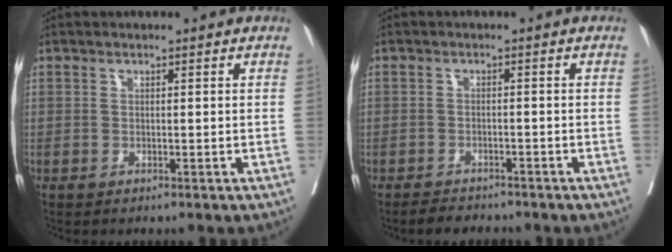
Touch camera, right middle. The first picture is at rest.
{"total": 3.4, "force": [-3.1, 1.1, 0.8], "torque": [-0.016, -0.005, -0.048]}